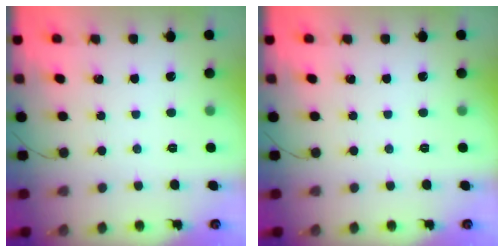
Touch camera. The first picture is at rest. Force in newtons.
{"total": 0.0}